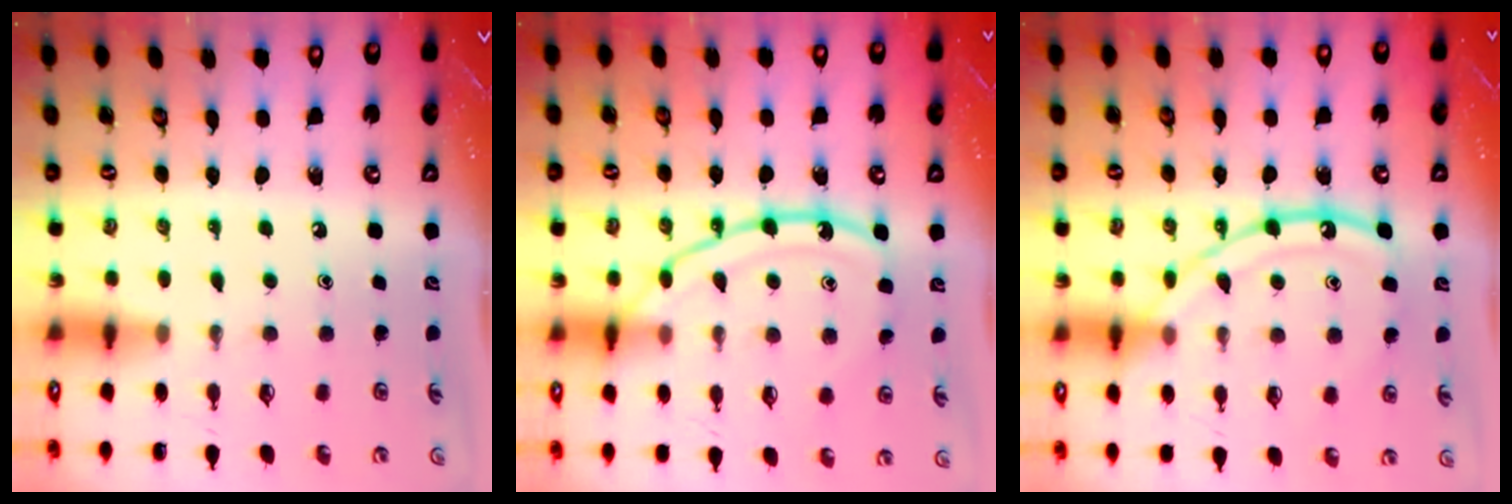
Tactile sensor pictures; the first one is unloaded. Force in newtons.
{"total": 13.7, "press": 13.6, "slide": 1.1}
{"total": 13.9, "press": 13.9, "slide": 1.2}